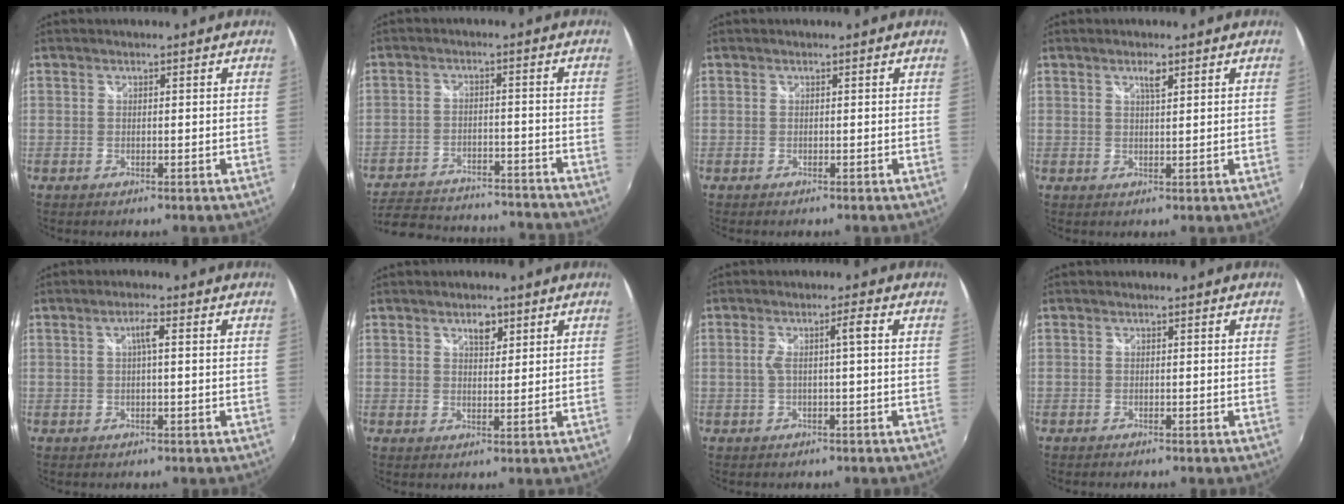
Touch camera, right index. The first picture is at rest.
{"total": 21.8, "force": [-19.2, 6.7, 8.0], "torque": [-0.177, 0.006, -0.257]}
{"total": 0.7, "force": [-0.4, 0.5, -0.1], "torque": [-0.001, -0.001, -0.008]}
{"total": 2.0, "force": [1.2, 0.4, 1.6], "torque": [-0.025, 0.002, 0.020]}
{"total": 2.3, "force": [0.3, 0.2, 2.3], "torque": [-0.043, 0.006, 0.004]}
{"total": 3.1, "force": [1.8, 1.7, 1.8], "torque": [-0.024, 0.005, 0.029]}
{"total": 3.2, "force": [-0.2, -0.3, 3.2], "torque": [-0.062, 0.003, 0.002]}
{"total": 0.8, "force": [-0.7, 0.2, 0.1], "torque": [-0.005, -0.005, -0.016]}